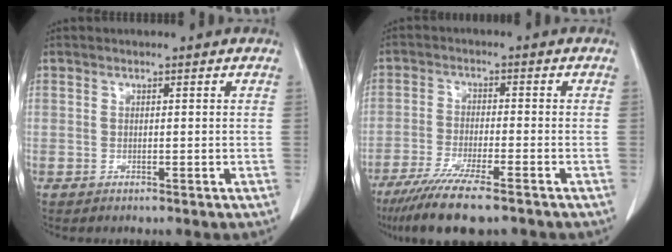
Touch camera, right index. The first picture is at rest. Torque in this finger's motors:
{"motor_torque": [1.13, -1.02, 0.60, 0.16]}